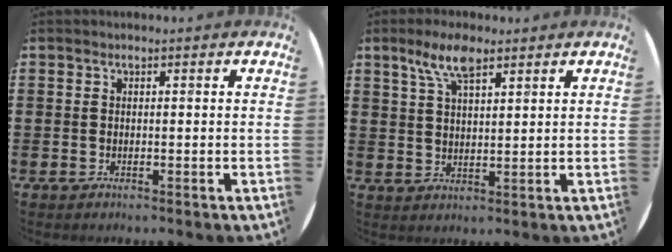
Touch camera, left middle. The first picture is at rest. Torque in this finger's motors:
{"motor_torque": [1.35, -0.79, 0.09, 0.13]}